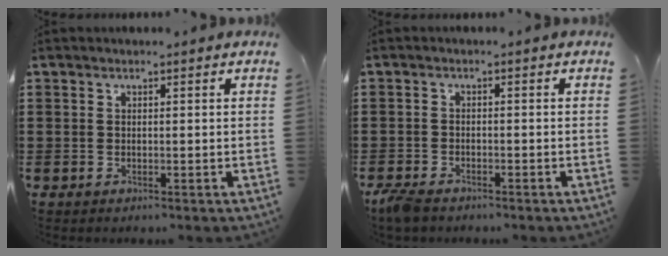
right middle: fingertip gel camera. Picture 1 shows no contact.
{"total": 2.3, "force": [-1.9, 0.8, 1.0], "torque": [-0.041, -0.004, -0.044]}